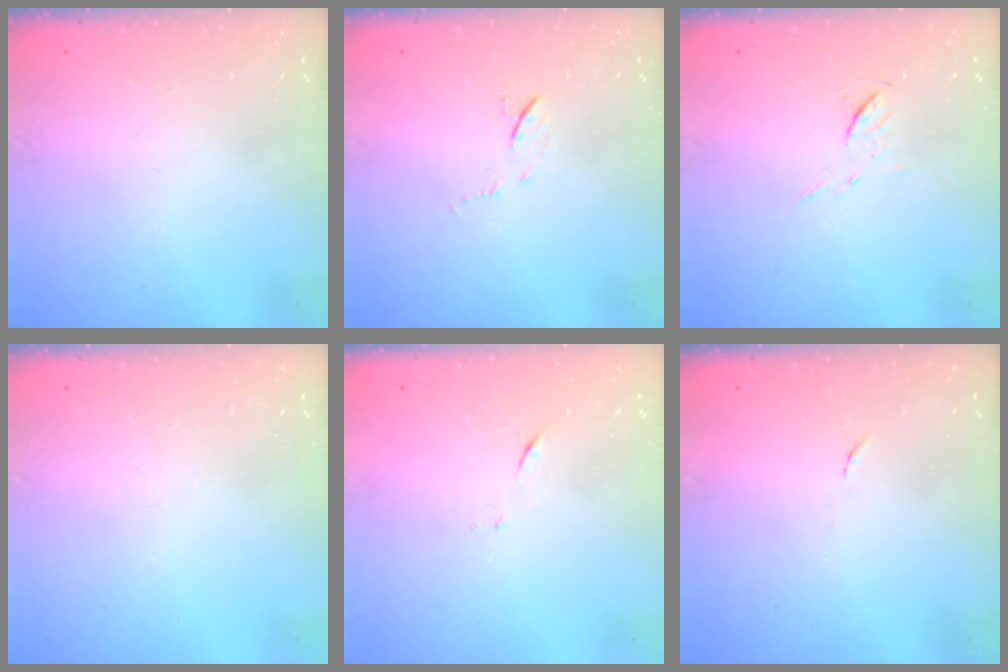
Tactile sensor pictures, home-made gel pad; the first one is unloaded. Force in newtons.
{"total": 6.1, "press": 6.0, "slide": 0.9}
{"total": 5.3, "press": 5.3, "slide": 0.5}
{"total": 0.0}
{"total": 6.7, "press": 6.6, "slide": 0.6}
{"total": 4.2, "press": 4.2, "slide": 0.3}